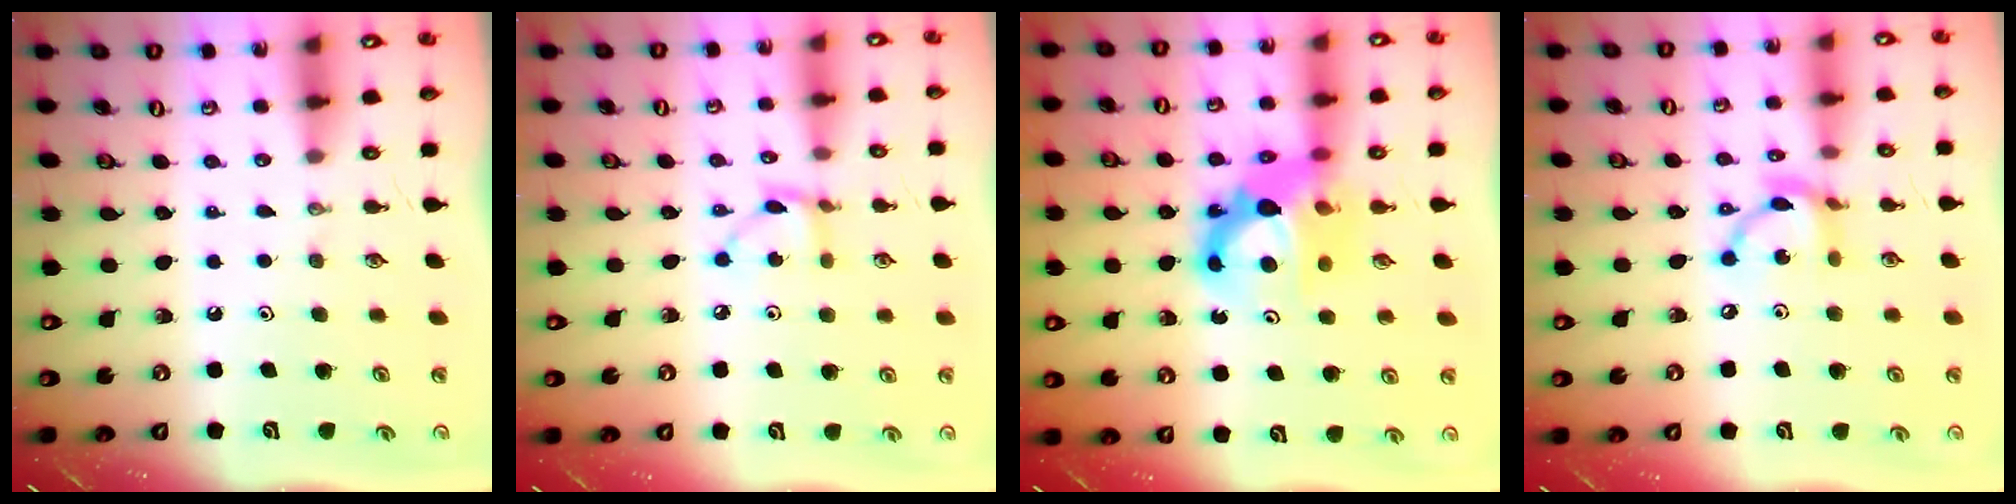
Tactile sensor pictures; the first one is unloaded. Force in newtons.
{"total": 4.5, "press": 4.5, "slide": 0.2}
{"total": 12.4, "press": 12.3, "slide": 1.1}
{"total": 10.0, "press": 10.0, "slide": 0.6}